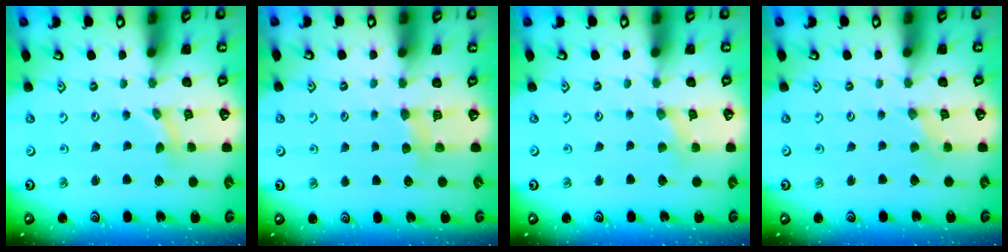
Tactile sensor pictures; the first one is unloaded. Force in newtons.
{"total": 4.0, "press": 3.9, "slide": 0.5}
{"total": 2.2, "press": 2.1, "slide": 0.4}
{"total": 0.0}